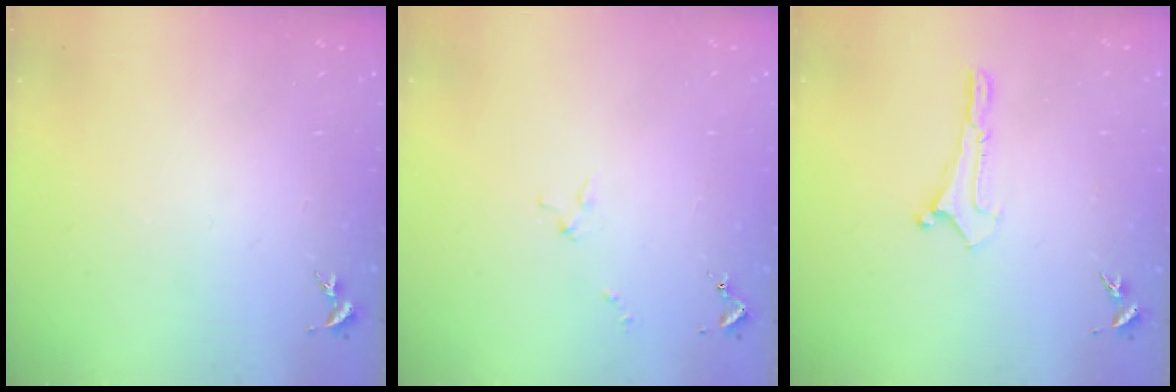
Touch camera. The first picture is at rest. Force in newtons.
{"total": 1.3, "press": 1.2, "slide": 0.1}
{"total": 0.0}